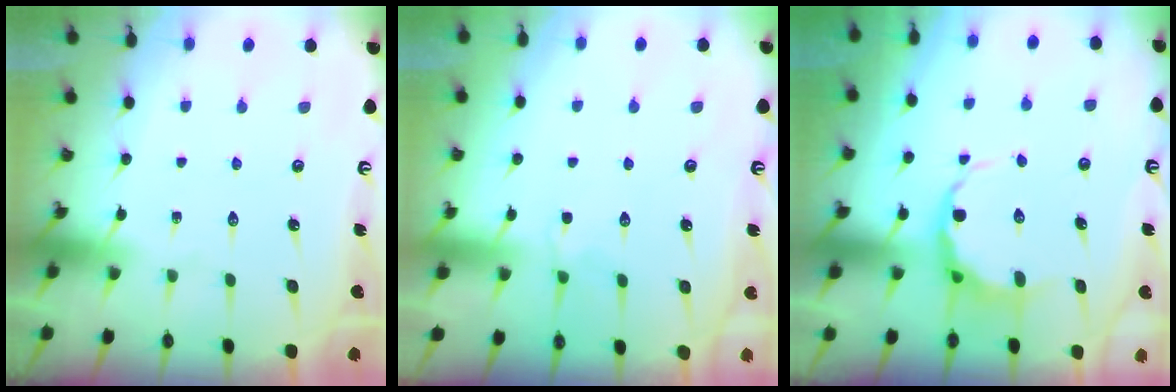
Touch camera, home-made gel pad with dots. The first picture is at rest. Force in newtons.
{"total": 2.2, "press": 1.7, "slide": 1.4}
{"total": 6.1, "press": 5.9, "slide": 1.9}